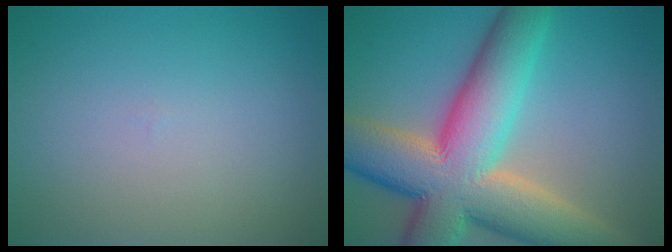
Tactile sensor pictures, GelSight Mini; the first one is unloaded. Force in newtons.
{"total": 14.0, "press": 14.0, "slide": 1.1}